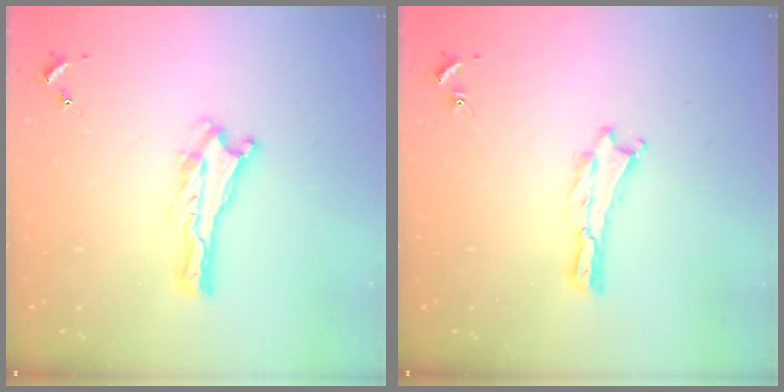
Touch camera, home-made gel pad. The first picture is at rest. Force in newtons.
{"total": 0.0}